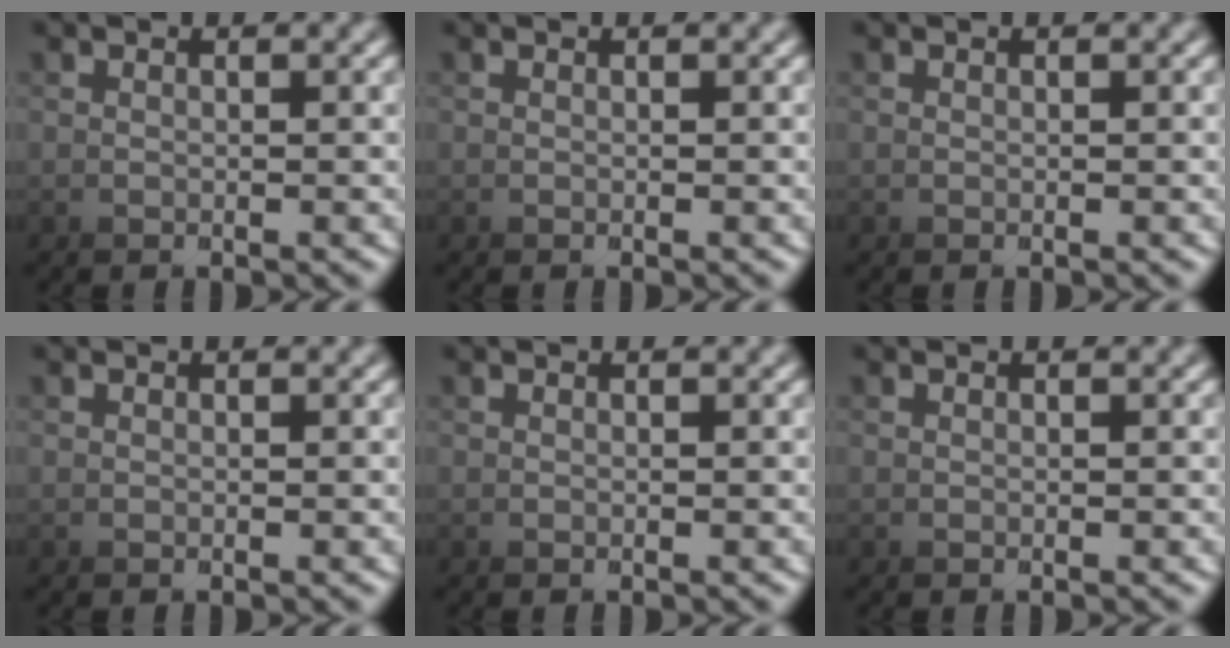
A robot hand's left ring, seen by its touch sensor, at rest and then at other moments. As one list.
[{"total": 0.0}, {"total": 0.0}, {"total": 0.0}, {"total": 0.0}, {"total": 0.0}]